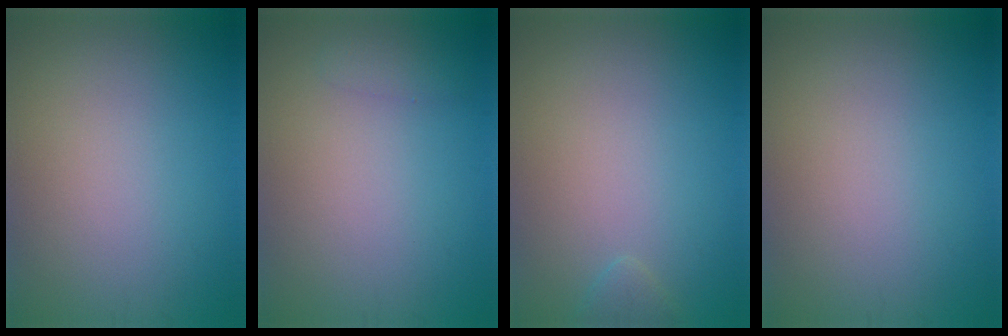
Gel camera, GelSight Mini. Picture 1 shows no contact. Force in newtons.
{"total": 0.8, "press": 0.8, "slide": 0.0}
{"total": 1.0, "press": 1.0, "slide": 0.1}
{"total": 0.0}